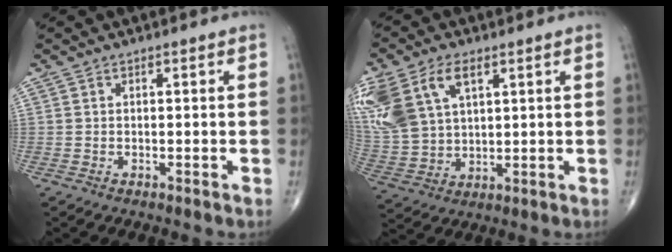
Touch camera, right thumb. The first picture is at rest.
{"total": 18.6, "force": [7.9, 11.4, 12.4], "torque": [-0.295, 0.006, 0.161]}